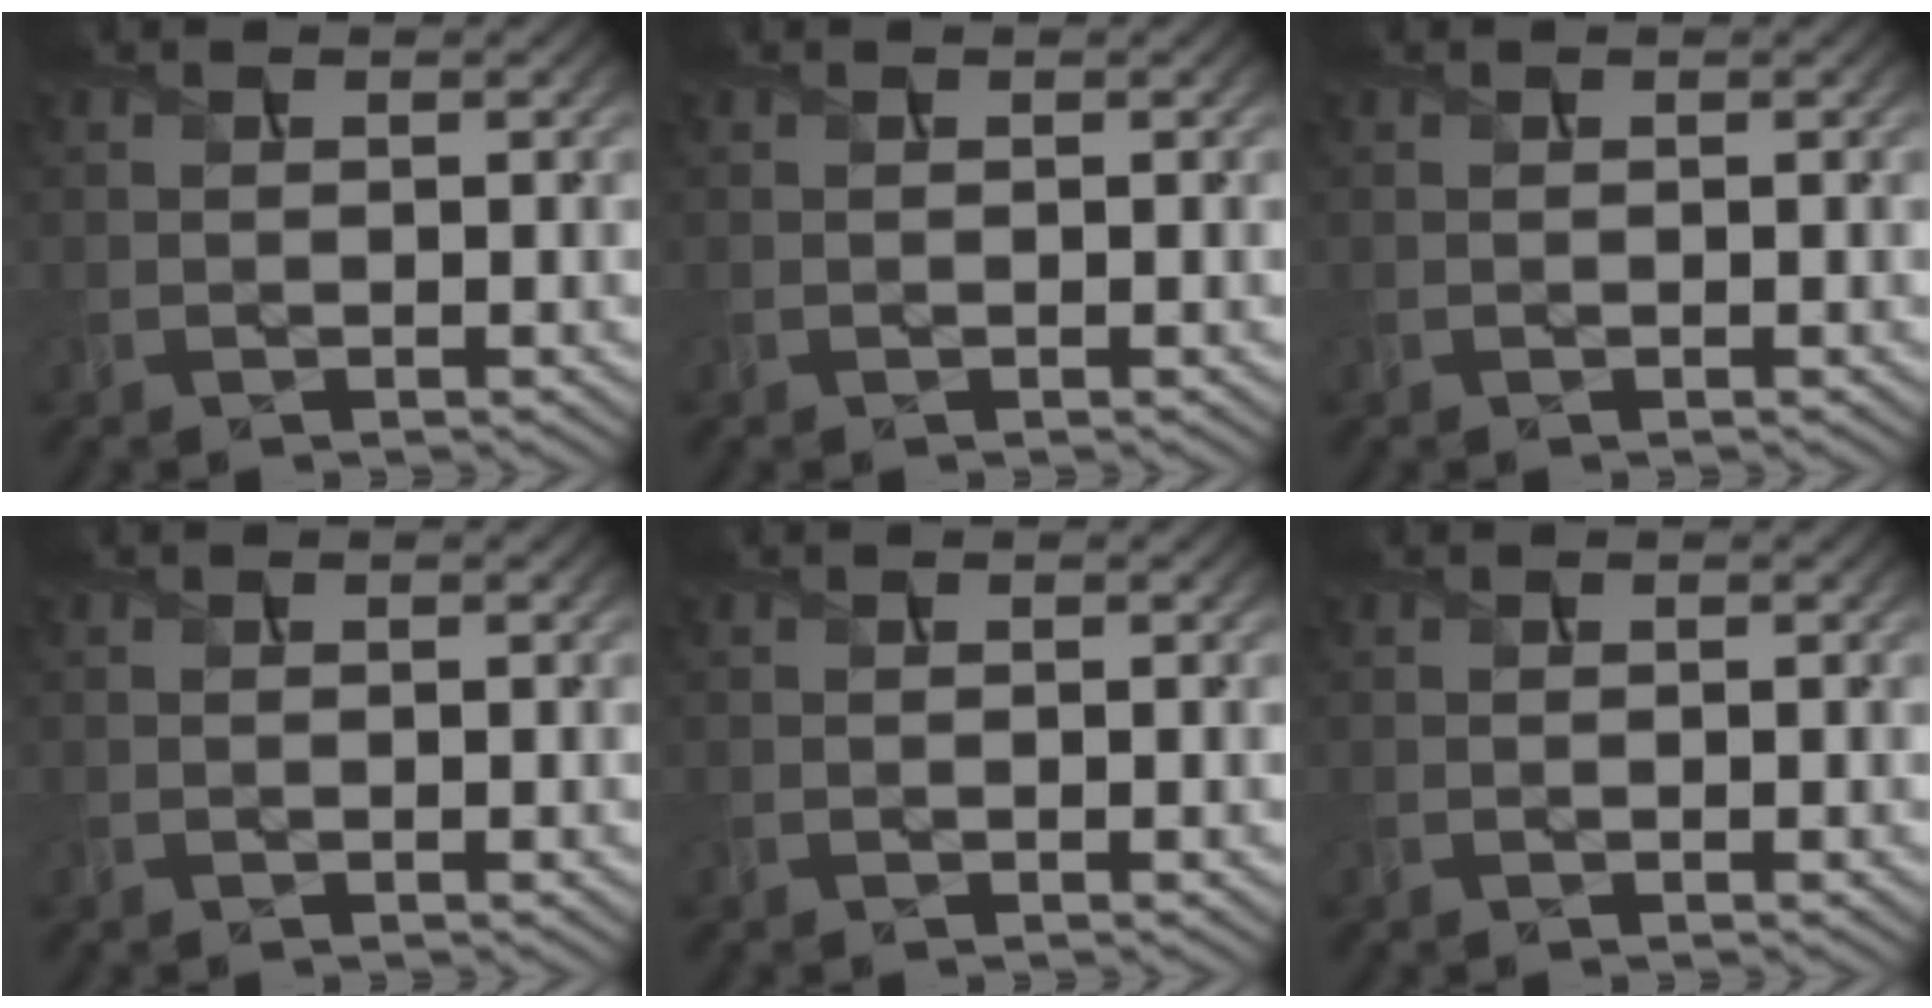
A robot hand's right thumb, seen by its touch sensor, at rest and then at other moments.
{"total": 0.0}
{"total": 0.0}
{"total": 0.0}
{"total": 0.0}
{"total": 0.0}